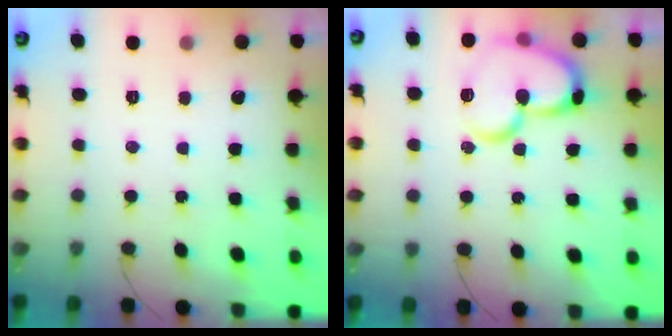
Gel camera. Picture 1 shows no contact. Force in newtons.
{"total": 17.5, "press": 17.4, "slide": 2.1}